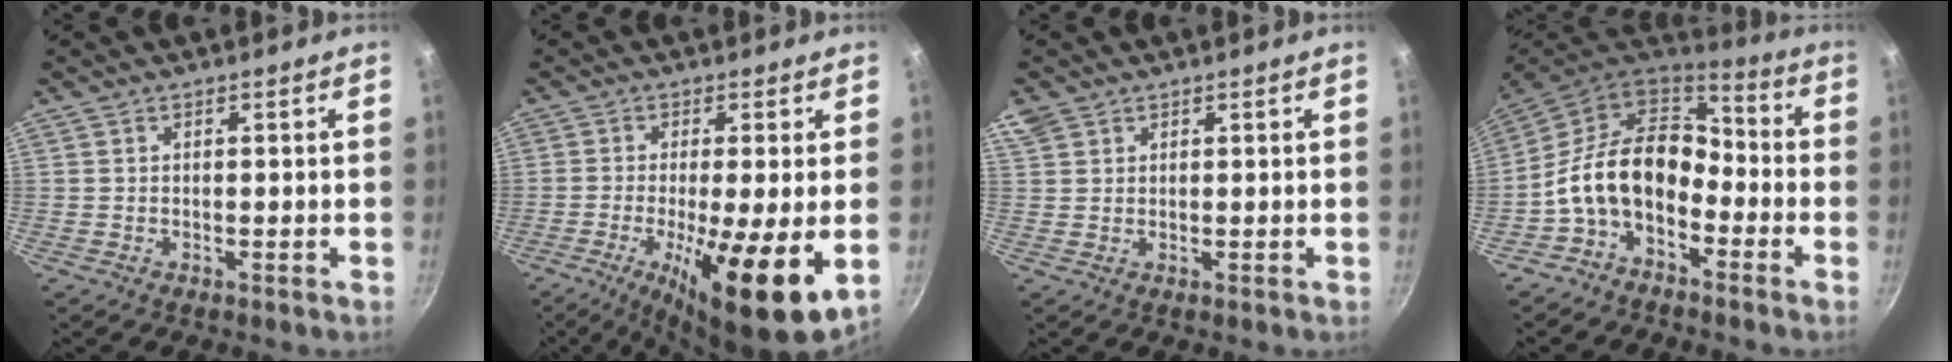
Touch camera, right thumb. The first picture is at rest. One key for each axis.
{"total": 14.6, "fx": -3.5, "fy": 2.9, "fz": 13.9, "tx": -0.239, "ty": -0.013, "tz": -0.056}
{"total": 3.4, "fx": 2.2, "fy": 2.3, "fz": 1.2, "tx": -0.018, "ty": 0.006, "tz": 0.045}
{"total": 14.9, "fx": -4.1, "fy": 9.9, "fz": 10.3, "tx": -0.160, "ty": 0.056, "tz": -0.094}